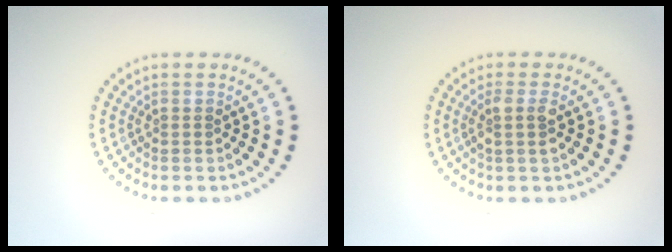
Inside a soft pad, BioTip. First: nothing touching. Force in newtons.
{"total": 1.8, "press": 1.5, "slide": 0.9}